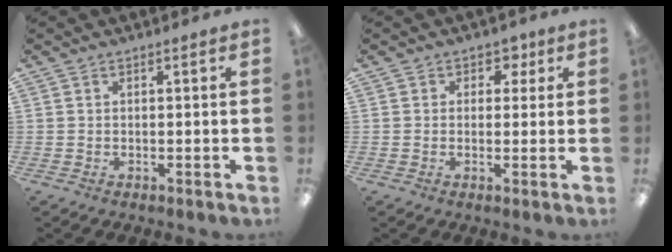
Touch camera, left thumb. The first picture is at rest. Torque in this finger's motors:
{"motor_torque": [0.17, 0.15, -0.44, 0.31, -0.04]}